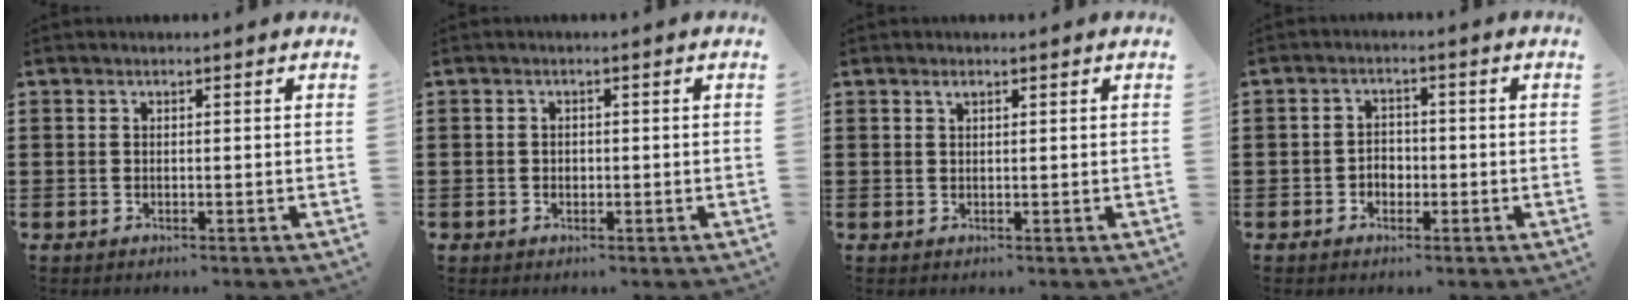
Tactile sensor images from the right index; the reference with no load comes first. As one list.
[{"total": 0.9, "force": [-0.3, 0.8, 0.2], "torque": [-0.007, 0.003, -0.007]}, {"total": 0.9, "force": [0.5, 0.4, 0.7], "torque": [-0.015, 0.003, 0.010]}, {"total": 2.2, "force": [-1.0, 1.8, 0.9], "torque": [-0.023, 0.005, -0.023]}]